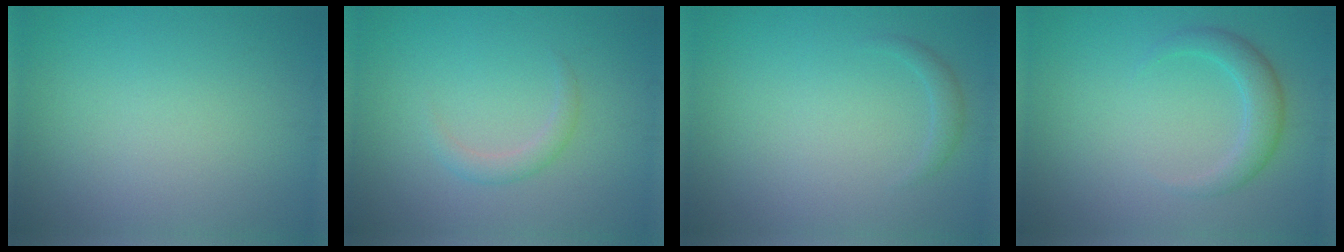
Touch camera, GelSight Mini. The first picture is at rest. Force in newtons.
{"total": 1.4, "press": 1.4, "slide": 0.1}
{"total": 0.9, "press": 0.9, "slide": 0.0}
{"total": 2.5, "press": 2.5, "slide": 0.0}